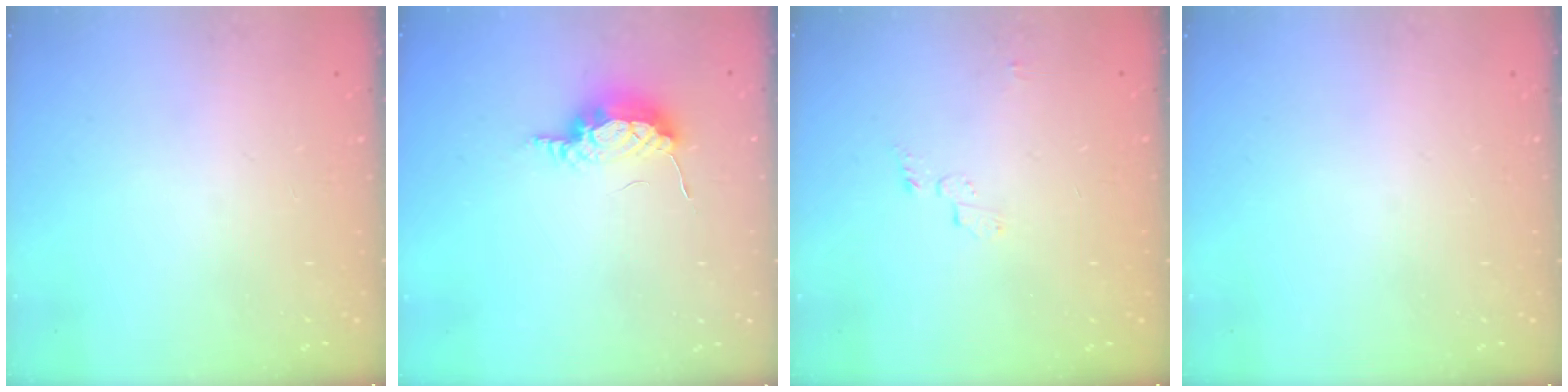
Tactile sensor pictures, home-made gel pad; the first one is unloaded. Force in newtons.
{"total": 7.7, "press": 7.5, "slide": 1.9}
{"total": 3.5, "press": 3.4, "slide": 0.4}
{"total": 0.0}